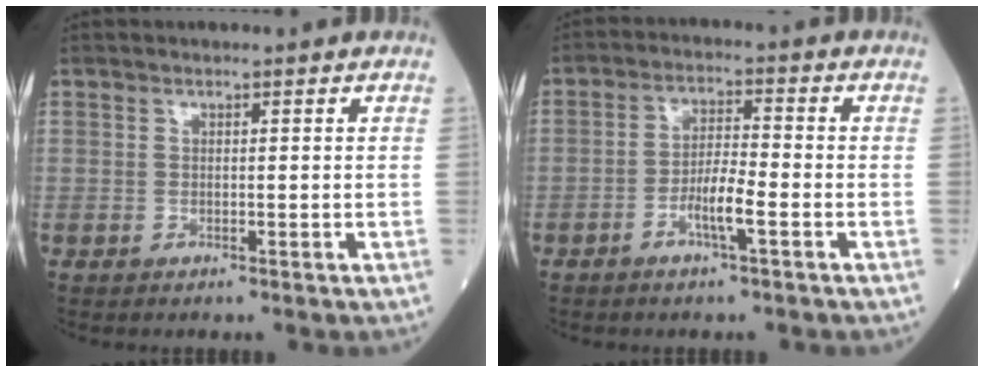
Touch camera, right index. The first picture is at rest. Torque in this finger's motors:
{"motor_torque": [0.04, -0.06, 0.07, 0.02]}